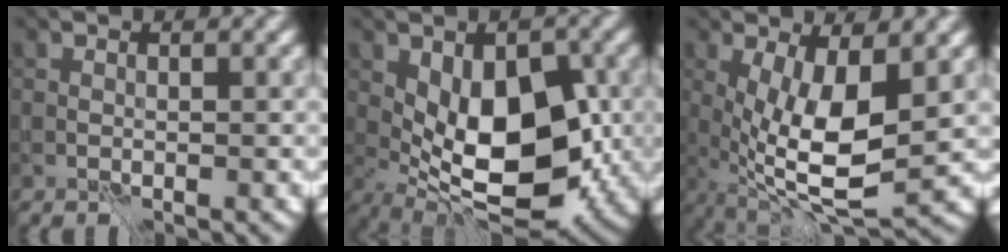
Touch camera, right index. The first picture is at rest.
{"total": 10.5, "force": [-0.7, 5.5, 8.9], "torque": [-0.133, -0.007, -0.012]}
{"total": 8.6, "force": [-0.2, 3.0, 8.0], "torque": [-0.149, -0.017, -0.002]}